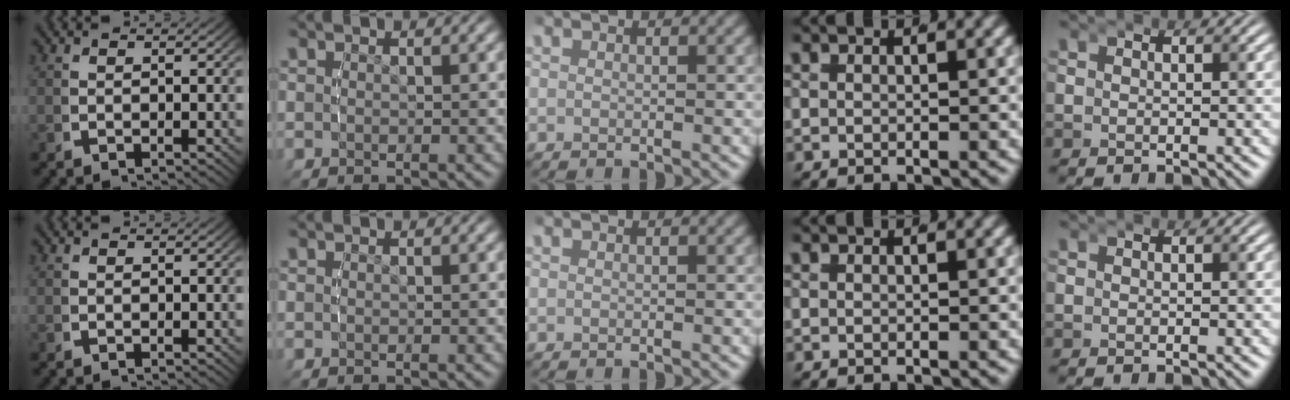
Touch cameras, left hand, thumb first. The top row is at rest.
{}